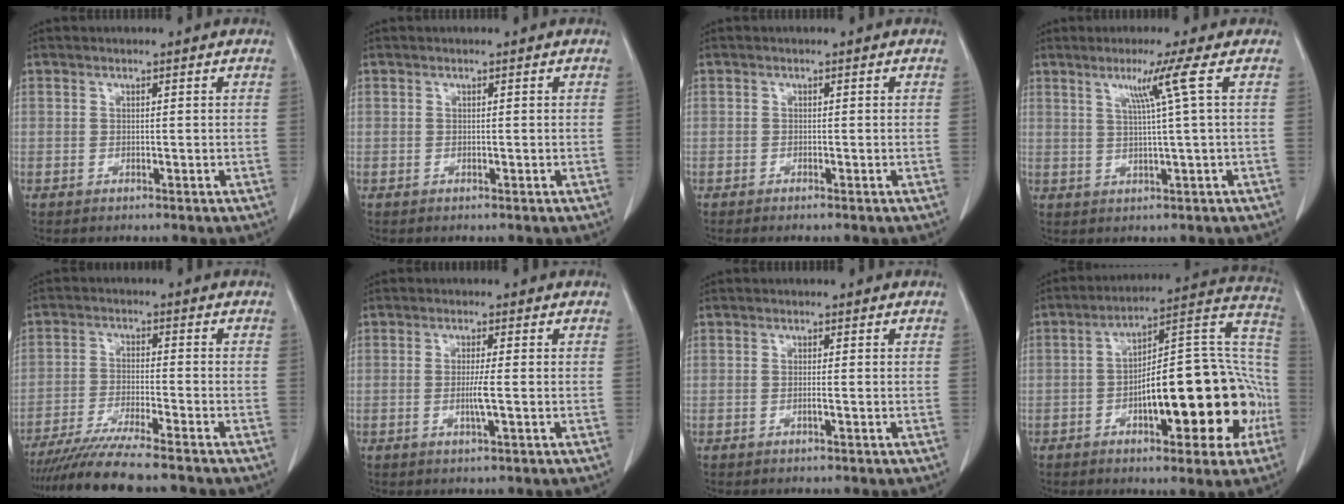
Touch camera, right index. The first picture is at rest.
{"total": 0.0}
{"total": 0.9, "force": [-0.7, -0.1, 0.5], "torque": [-0.010, 0.000, -0.010]}
{"total": 4.9, "force": [1.8, -1.9, 4.1], "torque": [-0.080, -0.006, 0.037]}
{"total": 10.7, "force": [-9.2, -0.3, 5.5], "torque": [-0.083, -0.029, -0.151]}
{"total": 3.0, "force": [-0.5, -0.2, 2.9], "torque": [-0.059, -0.006, -0.010]}
{"total": 0.8, "force": [-0.2, -0.1, 0.8], "torque": [-0.016, 0.000, -0.004]}
{"total": 22.6, "force": [-5.6, 6.8, 20.8], "torque": [-0.248, 0.046, -0.067]}